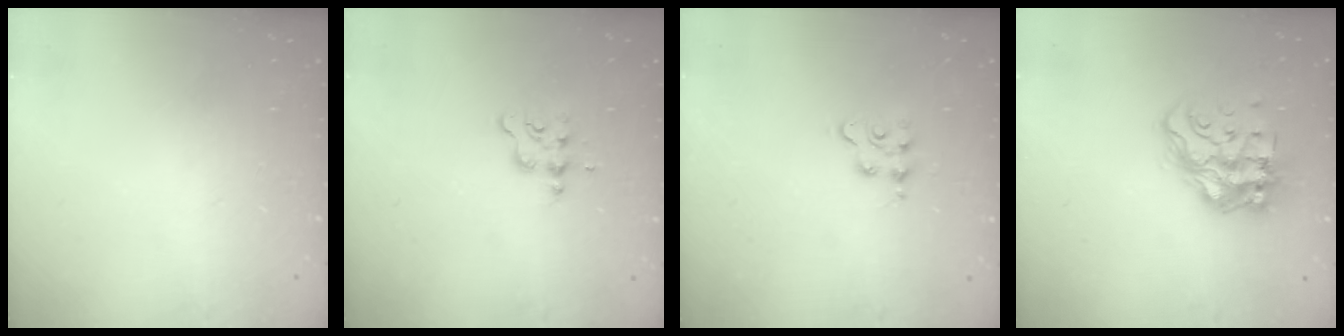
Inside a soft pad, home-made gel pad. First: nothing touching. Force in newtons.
{"total": 3.1, "press": 3.1, "slide": 0.3}
{"total": 3.0, "press": 3.0, "slide": 0.4}
{"total": 14.9, "press": 14.8, "slide": 1.7}